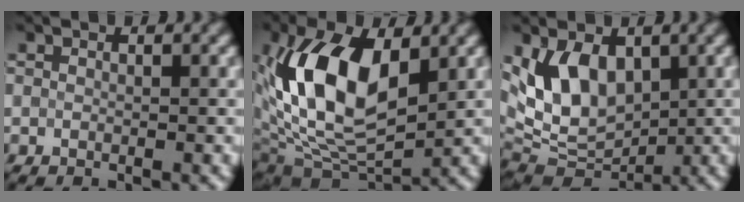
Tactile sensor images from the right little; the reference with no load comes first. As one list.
[{"total": 11.0, "force": [2.3, 5.9, 9.0], "torque": [-0.176, 0.006, 0.037]}, {"total": 7.2, "force": [2.0, 4.6, 5.2], "torque": [-0.095, -0.006, 0.034]}]